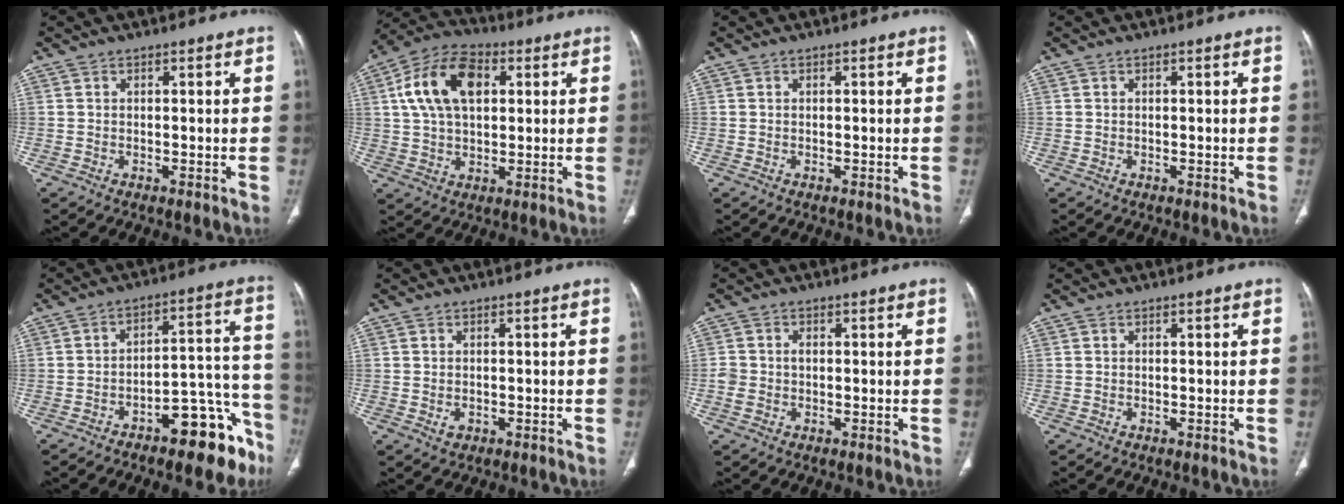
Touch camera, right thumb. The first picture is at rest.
{"total": 14.3, "force": [3.7, 8.7, 10.7], "torque": [-0.192, 0.015, 0.062]}
{"total": 0.0}
{"total": 0.0}
{"total": 14.5, "force": [-9.2, 5.5, 9.8], "torque": [-0.081, 0.098, -0.129]}
{"total": 1.6, "force": [-0.4, 1.3, 1.0], "torque": [-0.016, 0.002, 0.001]}
{"total": 2.8, "force": [-0.3, 2.2, 1.7], "torque": [-0.037, 0.010, -0.005]}
{"total": 0.0}